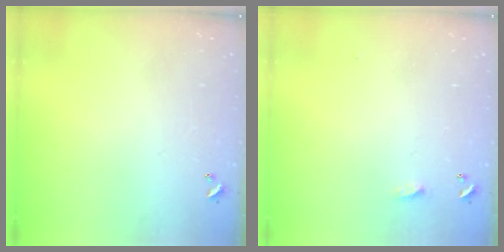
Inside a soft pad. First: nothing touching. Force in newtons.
{"total": 4.3, "press": 4.3, "slide": 0.5}